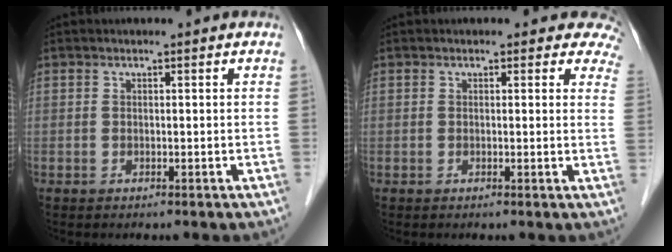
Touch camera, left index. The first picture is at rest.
{"total": 4.7, "force": [4.0, 2.2, 1.3], "torque": [0.018, -0.010, 0.014]}